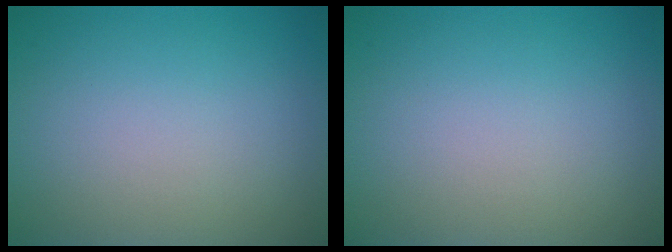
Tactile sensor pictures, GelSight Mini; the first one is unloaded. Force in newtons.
{"total": 0.0}